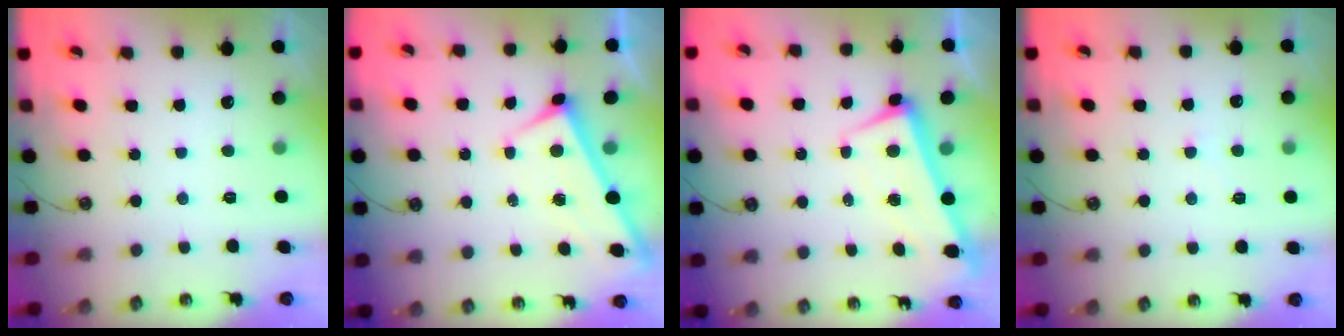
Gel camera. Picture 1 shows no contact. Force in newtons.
{"total": 1.7, "press": 1.7, "slide": 0.1}
{"total": 1.9, "press": 1.0, "slide": 1.6}
{"total": 2.9, "press": 2.9, "slide": 0.4}